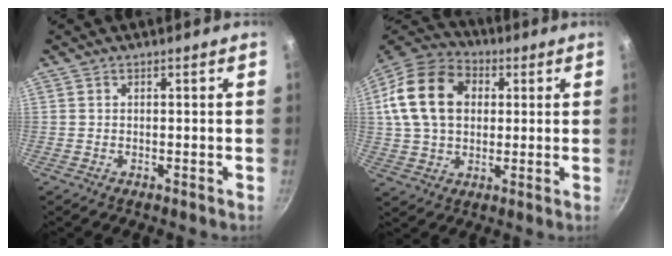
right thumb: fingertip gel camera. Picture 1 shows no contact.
{"total": 17.8, "force": [3.6, 13.1, 11.5], "torque": [-0.192, 0.022, 0.057]}